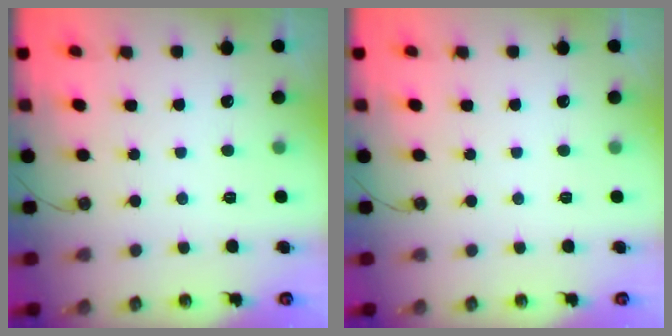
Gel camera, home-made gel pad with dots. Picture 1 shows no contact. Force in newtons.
{"total": 0.0}